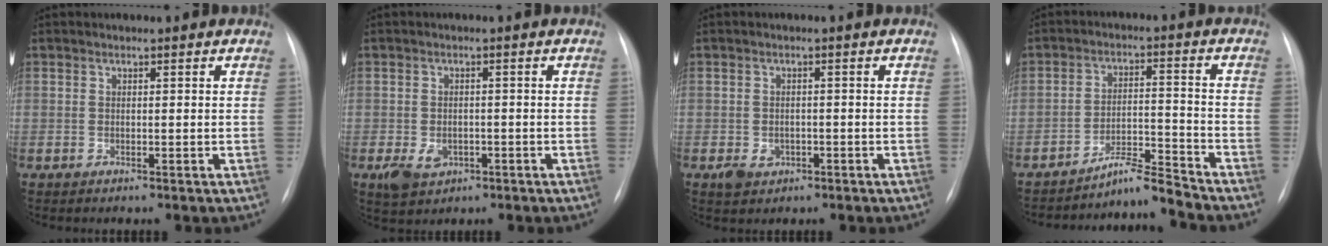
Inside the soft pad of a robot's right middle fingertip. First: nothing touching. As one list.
[{"total": 4.6, "force": [-1.9, 3.3, 2.6], "torque": [-0.047, -0.003, -0.018]}, {"total": 3.0, "force": [-1.3, 2.4, 1.3], "torque": [-0.019, 0.001, -0.010]}, {"total": 5.9, "force": [-5.6, -1.6, 0.3], "torque": [-0.011, 0.004, -0.095]}]